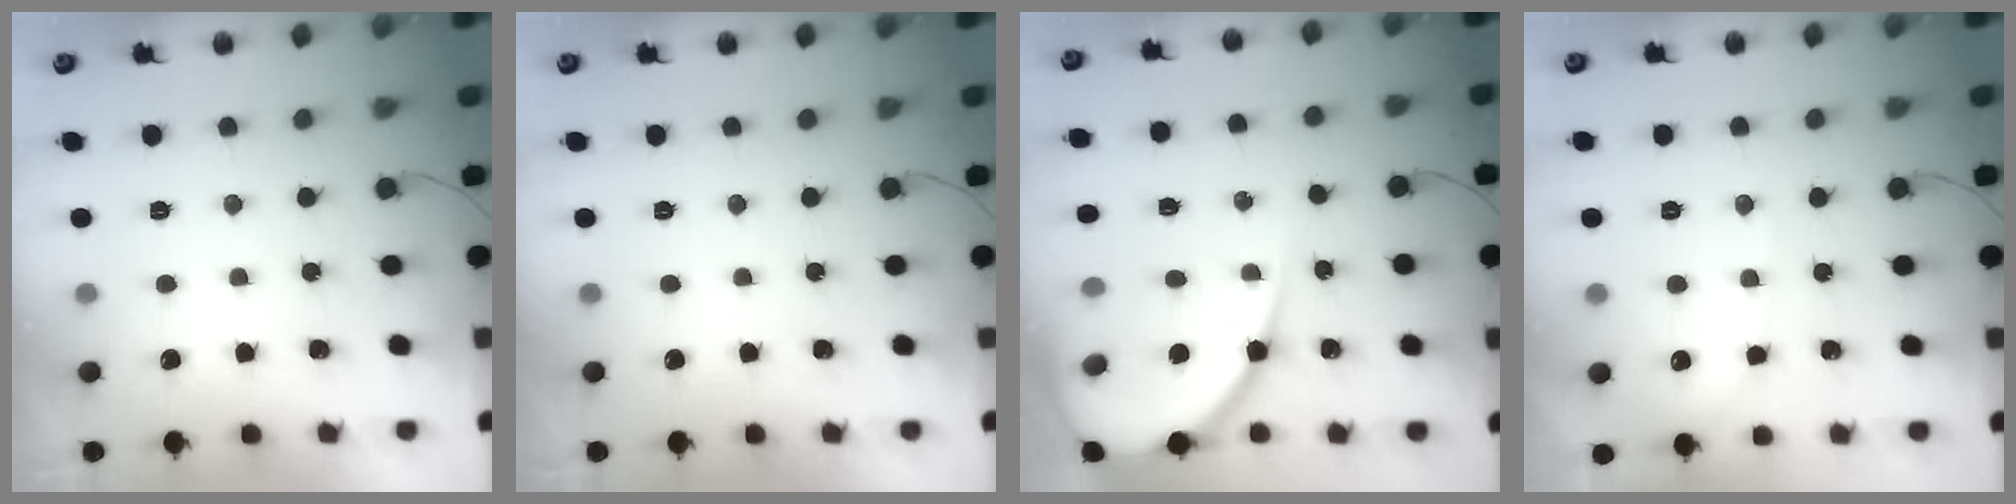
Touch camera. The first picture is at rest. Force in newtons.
{"total": 0.0}
{"total": 13.2, "press": 13.1, "slide": 1.4}
{"total": 4.4, "press": 4.4, "slide": 0.6}